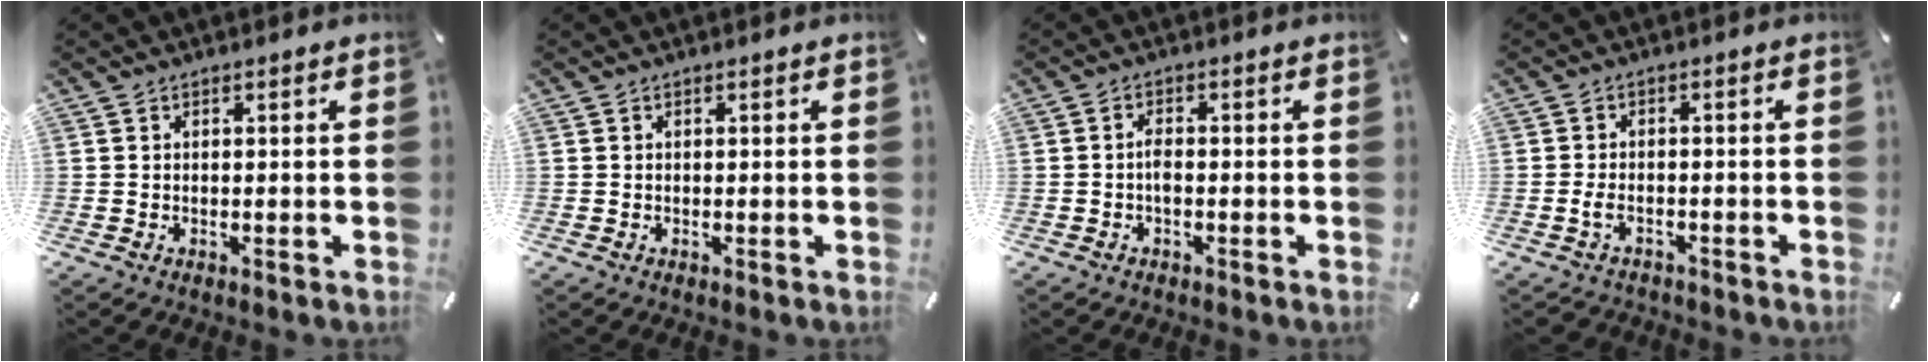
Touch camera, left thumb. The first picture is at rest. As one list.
[{"total": 0.0}, {"total": 2.6, "force": [-0.7, 1.2, 2.2], "torque": [-0.042, 0.005, -0.013]}, {"total": 3.3, "force": [-1.8, 1.9, 1.9], "torque": [-0.049, 0.005, -0.038]}]